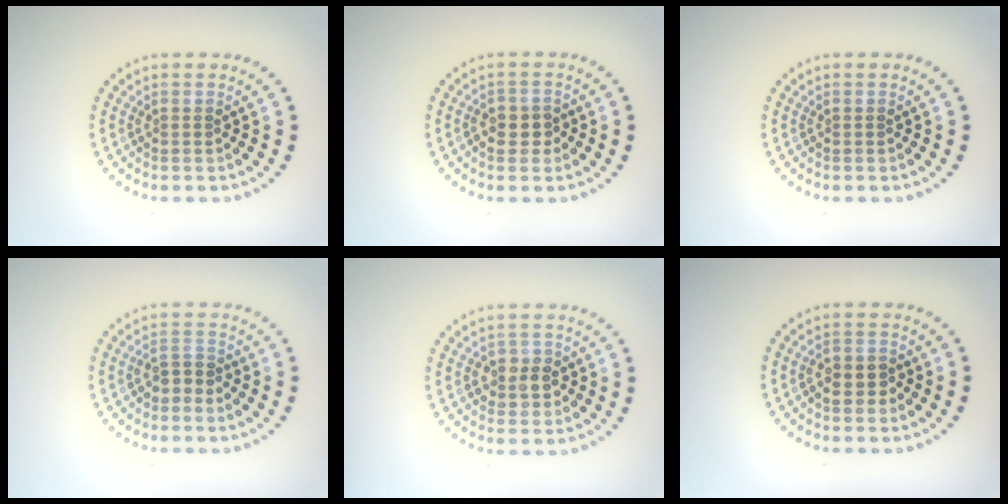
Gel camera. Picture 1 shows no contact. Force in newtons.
{"total": 2.4, "press": 2.3, "slide": 0.9}
{"total": 0.0}
{"total": 1.9, "press": 1.6, "slide": 0.9}
{"total": 2.4, "press": 2.3, "slide": 0.5}
{"total": 1.8, "press": 1.7, "slide": 0.6}